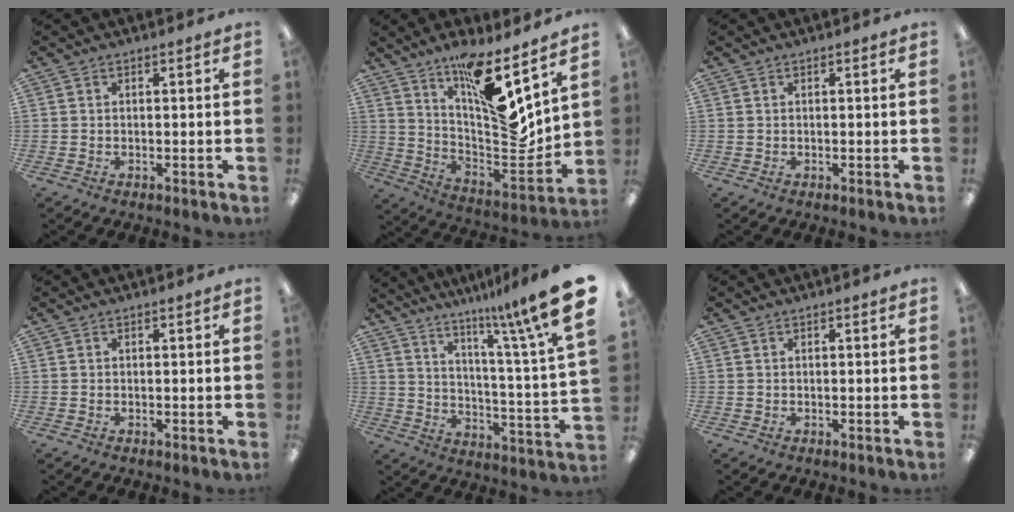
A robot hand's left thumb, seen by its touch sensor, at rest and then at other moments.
{"total": 14.2, "force": [10.0, 2.6, 9.8], "torque": [-0.149, -0.111, 0.166]}
{"total": 0.0}
{"total": 0.0}
{"total": 14.7, "force": [10.6, 0.1, 10.1], "torque": [-0.164, -0.087, 0.163]}
{"total": 0.0}